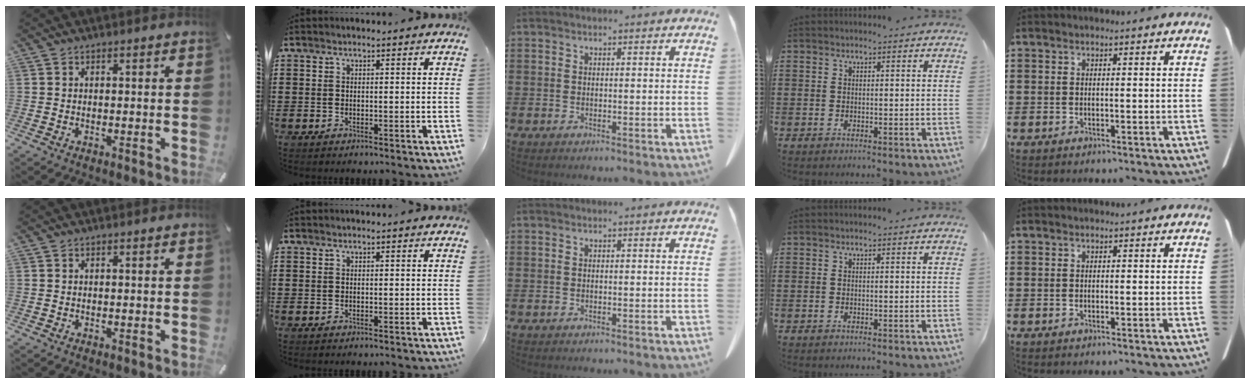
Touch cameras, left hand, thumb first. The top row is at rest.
{}